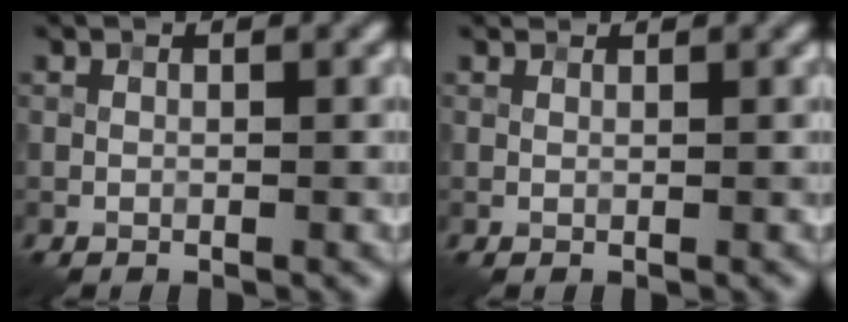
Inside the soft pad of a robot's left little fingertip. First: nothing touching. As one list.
[{"total": 1.1, "force": [1.1, 0.2, 0.3], "torque": [-0.013, -0.001, 0.010]}]